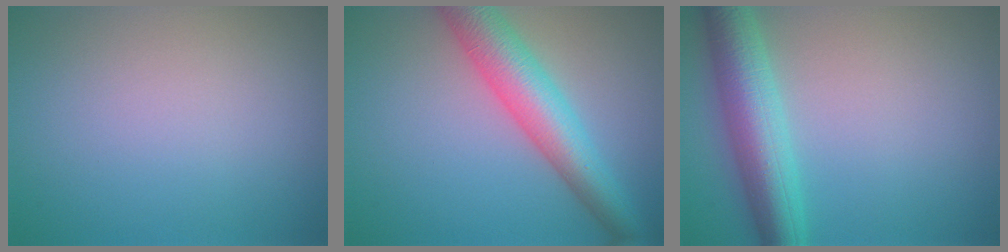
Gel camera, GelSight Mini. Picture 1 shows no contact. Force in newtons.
{"total": 6.7, "press": 6.7, "slide": 0.3}
{"total": 6.3, "press": 6.3, "slide": 0.1}